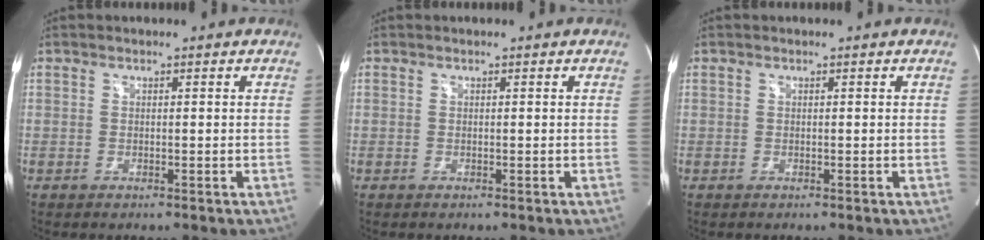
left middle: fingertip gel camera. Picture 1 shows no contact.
{"total": 0.0}
{"total": 0.0}